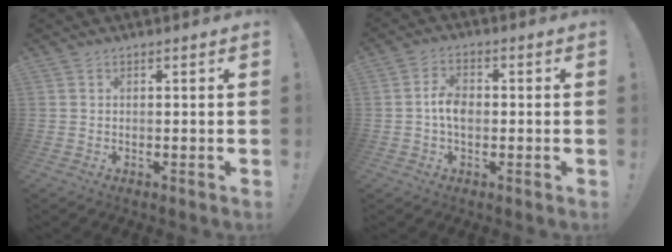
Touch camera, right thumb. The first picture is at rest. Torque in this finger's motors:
{"motor_torque": [1.21, 0.65, 0.60, -0.76, 0.25]}